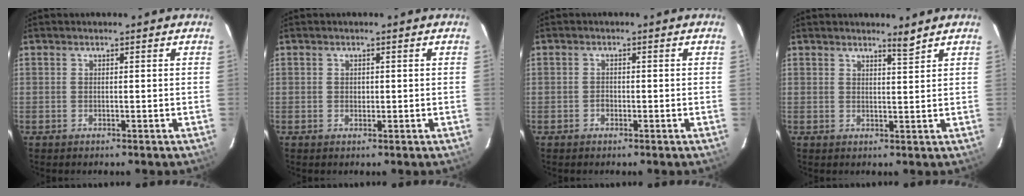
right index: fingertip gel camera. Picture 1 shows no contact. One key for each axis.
{"total": 0.9, "fx": 0.0, "fy": 0.9, "fz": 0.2, "tx": 0.000, "ty": 0.001, "tz": 0.001}
{"total": 0.9, "fx": -0.5, "fy": 0.7, "fz": 0.2, "tx": -0.004, "ty": 0.002, "tz": -0.008}
{"total": 1.9, "fx": 1.7, "fy": -0.3, "fz": 0.9, "tx": -0.015, "ty": -0.006, "tz": 0.027}